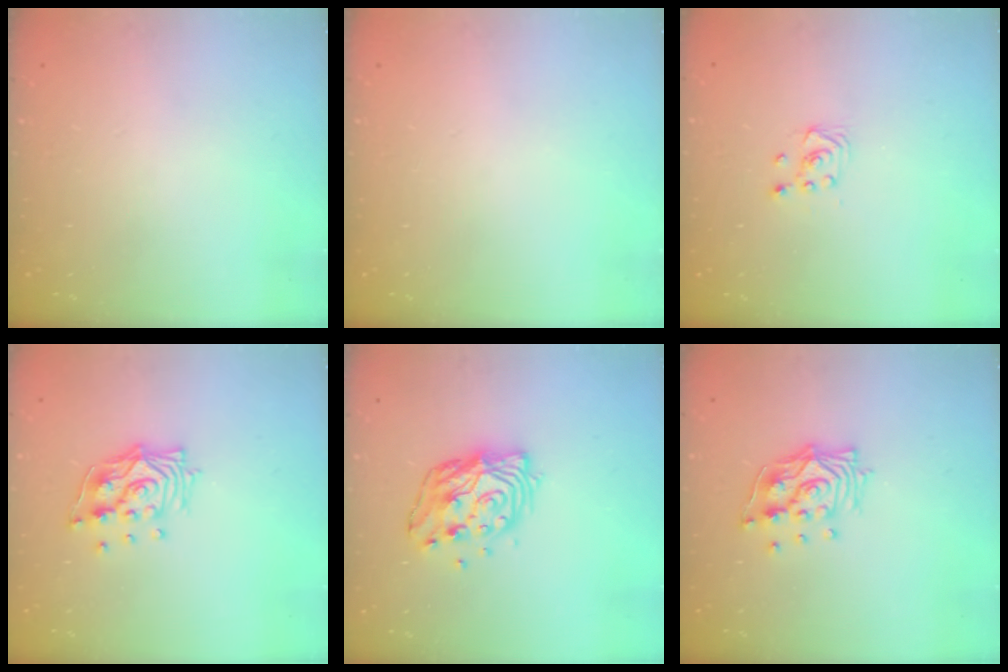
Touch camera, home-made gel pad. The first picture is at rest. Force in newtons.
{"total": 0.0}
{"total": 2.6, "press": 2.4, "slide": 1.0}
{"total": 13.3, "press": 13.3, "slide": 1.2}
{"total": 14.0, "press": 13.9, "slide": 1.7}
{"total": 13.3, "press": 13.3, "slide": 1.2}